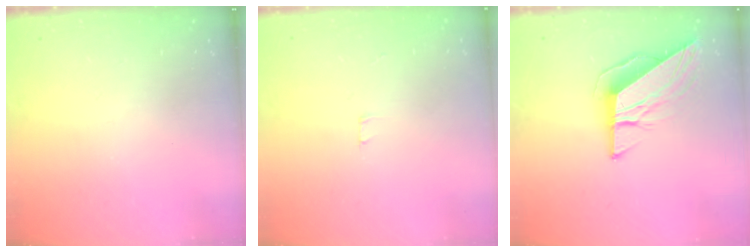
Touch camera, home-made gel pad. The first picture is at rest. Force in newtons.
{"total": 1.8, "press": 1.8, "slide": 0.1}
{"total": 9.4, "press": 9.4, "slide": 0.4}